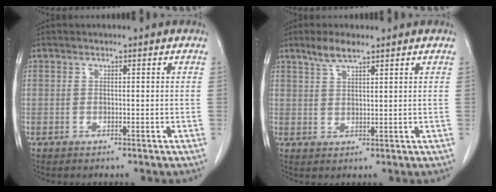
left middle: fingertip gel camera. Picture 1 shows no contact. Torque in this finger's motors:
{"motor_torque": [0.60, -0.49, -0.01, 0.02]}